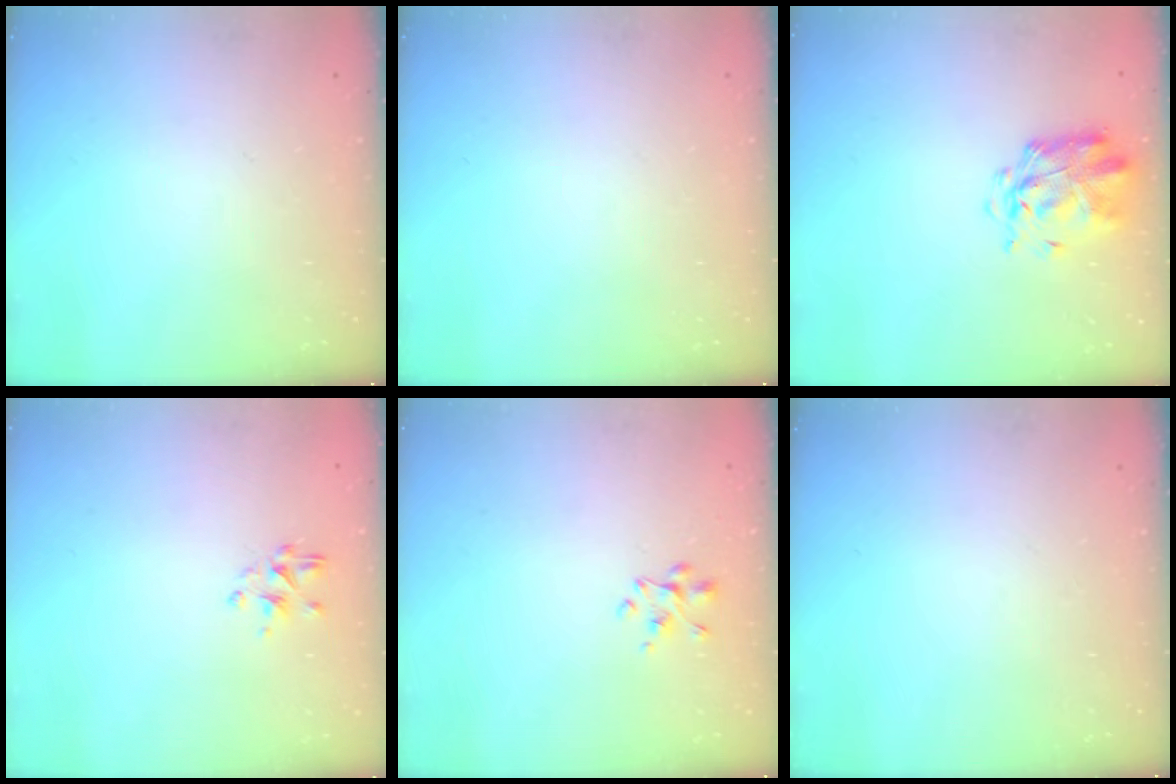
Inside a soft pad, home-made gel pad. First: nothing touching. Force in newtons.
{"total": 0.0}
{"total": 2.9, "press": 2.8, "slide": 0.8}
{"total": 2.1, "press": 1.9, "slide": 0.9}
{"total": 2.4, "press": 2.3, "slide": 0.7}
{"total": 0.0}